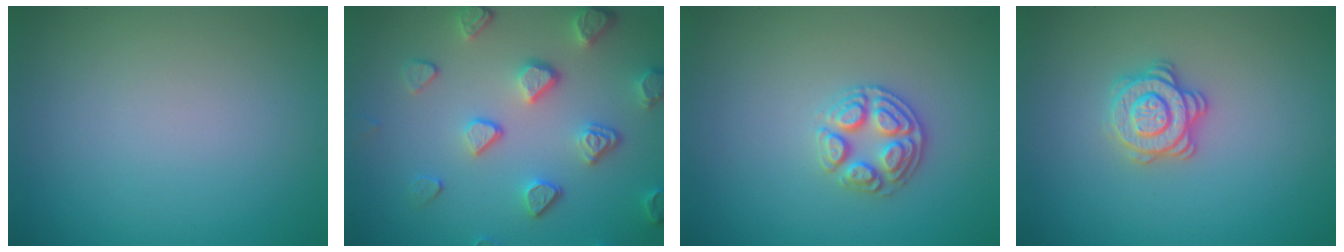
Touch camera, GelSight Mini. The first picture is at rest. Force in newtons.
{"total": 4.1, "press": 3.6, "slide": 2.0}
{"total": 2.9, "press": 2.8, "slide": 0.7}
{"total": 2.9, "press": 2.7, "slide": 1.1}